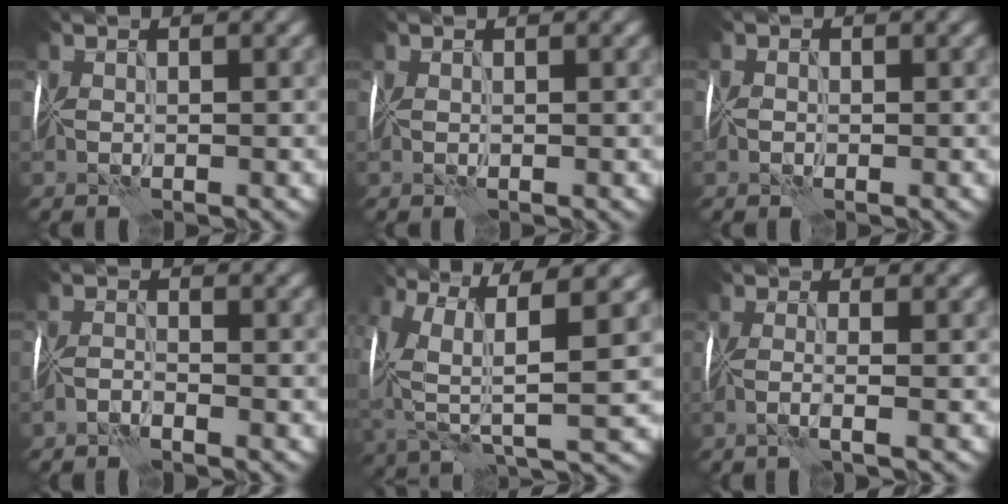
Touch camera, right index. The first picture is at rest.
{"total": 0.0}
{"total": 0.5, "force": [-0.4, 0.2, 0.1], "torque": [-0.002, -0.003, -0.011]}
{"total": 1.3, "force": [-1.3, -0.2, 0.3], "torque": [-0.010, 0.005, -0.031]}
{"total": 9.0, "force": [1.7, 3.1, 8.3], "torque": [-0.177, -0.001, 0.029]}
{"total": 1.7, "force": [-1.0, -0.1, 1.4], "torque": [-0.029, -0.005, -0.031]}